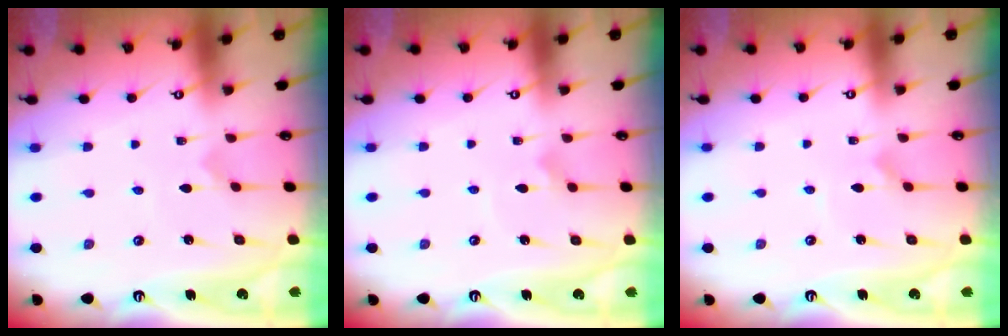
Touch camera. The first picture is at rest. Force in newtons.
{"total": 2.5, "press": 2.5, "slide": 0.1}
{"total": 2.2, "press": 2.2, "slide": 0.2}